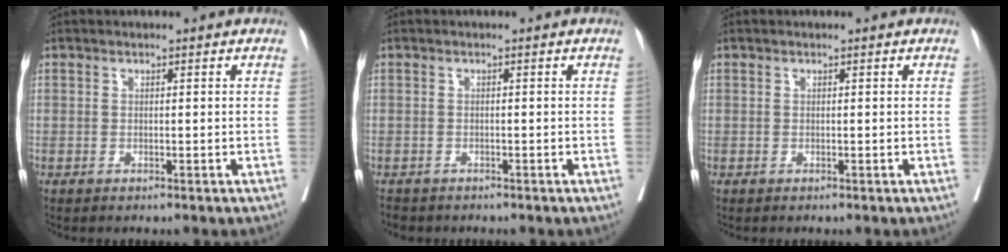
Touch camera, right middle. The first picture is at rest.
{"total": 1.9, "force": [-1.6, 0.8, 0.5], "torque": [-0.014, -0.004, -0.023]}
{"total": 0.0}